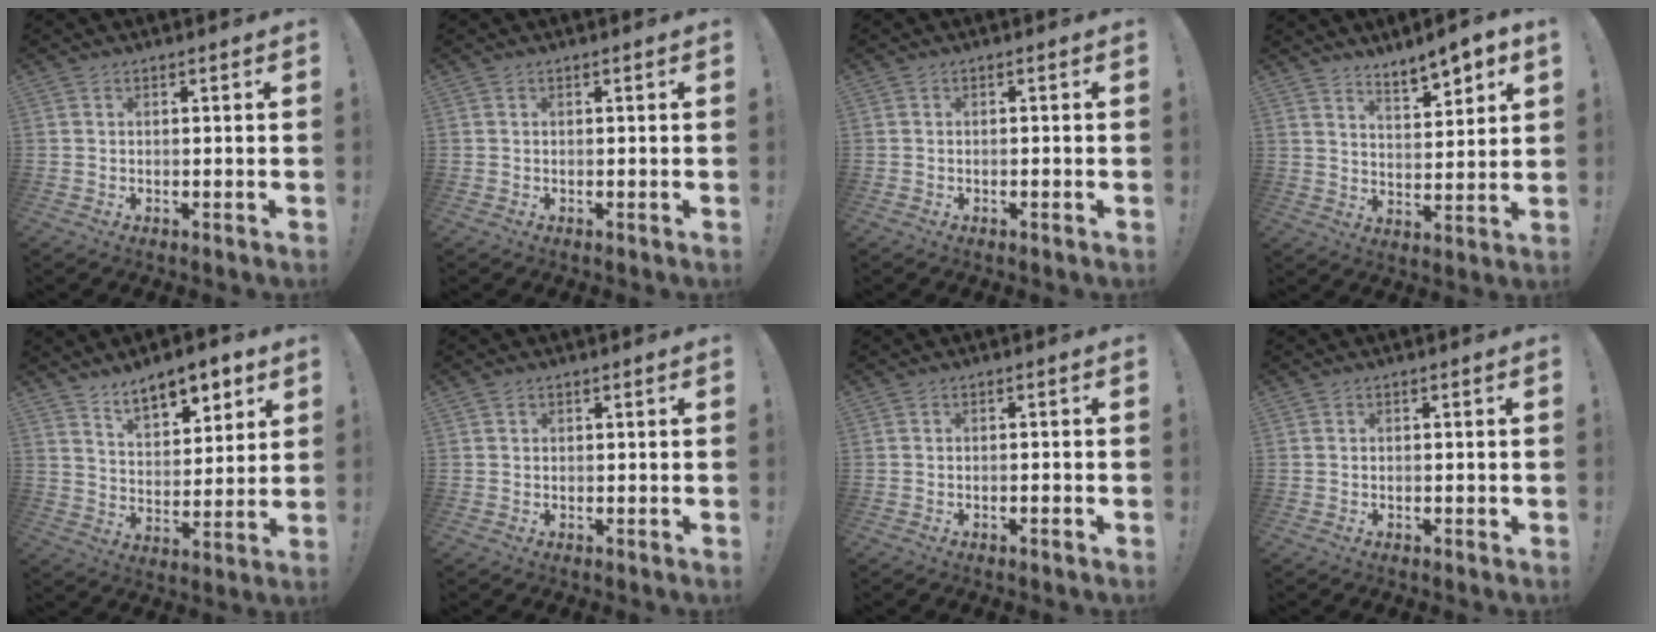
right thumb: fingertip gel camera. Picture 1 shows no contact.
{"total": 0.0}
{"total": 0.7, "force": [-0.7, 0.2, 0.2], "torque": [-0.008, 0.003, -0.010]}
{"total": 7.3, "force": [6.2, 1.6, 3.6], "torque": [-0.050, -0.048, 0.107]}
{"total": 11.0, "force": [8.1, 5.0, 5.5], "torque": [-0.084, -0.049, 0.149]}
{"total": 0.8, "force": [0.5, 0.7, 0.0], "torque": [0.000, 0.001, 0.010]}
{"total": 1.2, "force": [-0.7, 0.0, 0.9], "torque": [-0.020, 0.004, -0.011]}
{"total": 0.9, "force": [-0.5, 0.0, 0.7], "torque": [-0.009, -0.001, -0.009]}